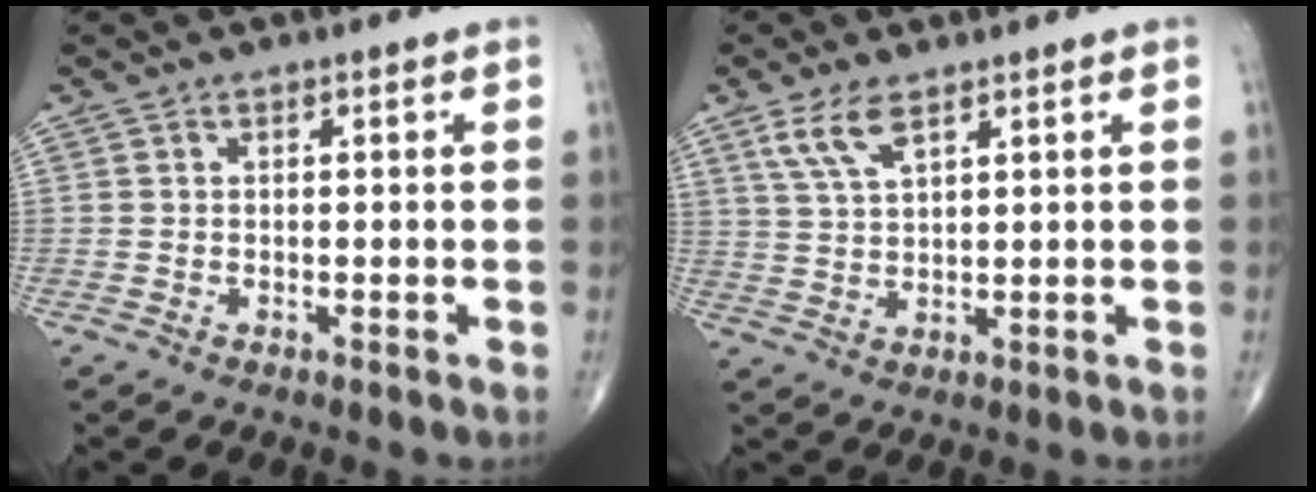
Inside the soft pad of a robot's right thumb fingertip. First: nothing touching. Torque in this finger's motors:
{"motor_torque": [0.02, 0.13, 1.01, 0.84, 0.07]}